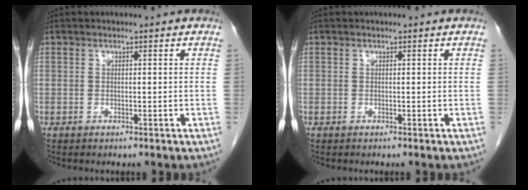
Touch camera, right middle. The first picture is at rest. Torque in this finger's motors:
{"motor_torque": [0.00, 0.00, -0.05, 0.00]}